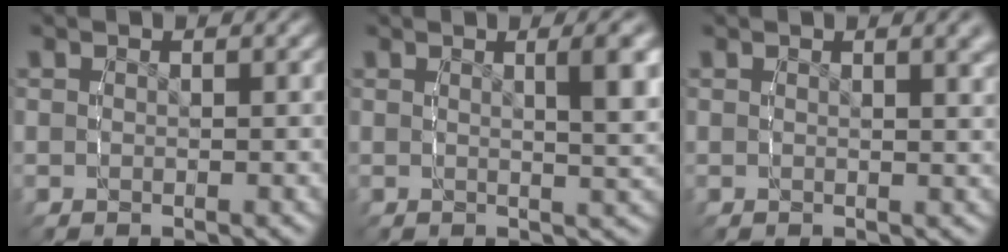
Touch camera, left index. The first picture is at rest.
{"total": 3.5, "force": [1.1, 0.1, 3.3], "torque": [-0.044, -0.004, 0.024]}
{"total": 1.4, "force": [0.9, -0.3, 1.0], "torque": [-0.013, -0.004, 0.016]}